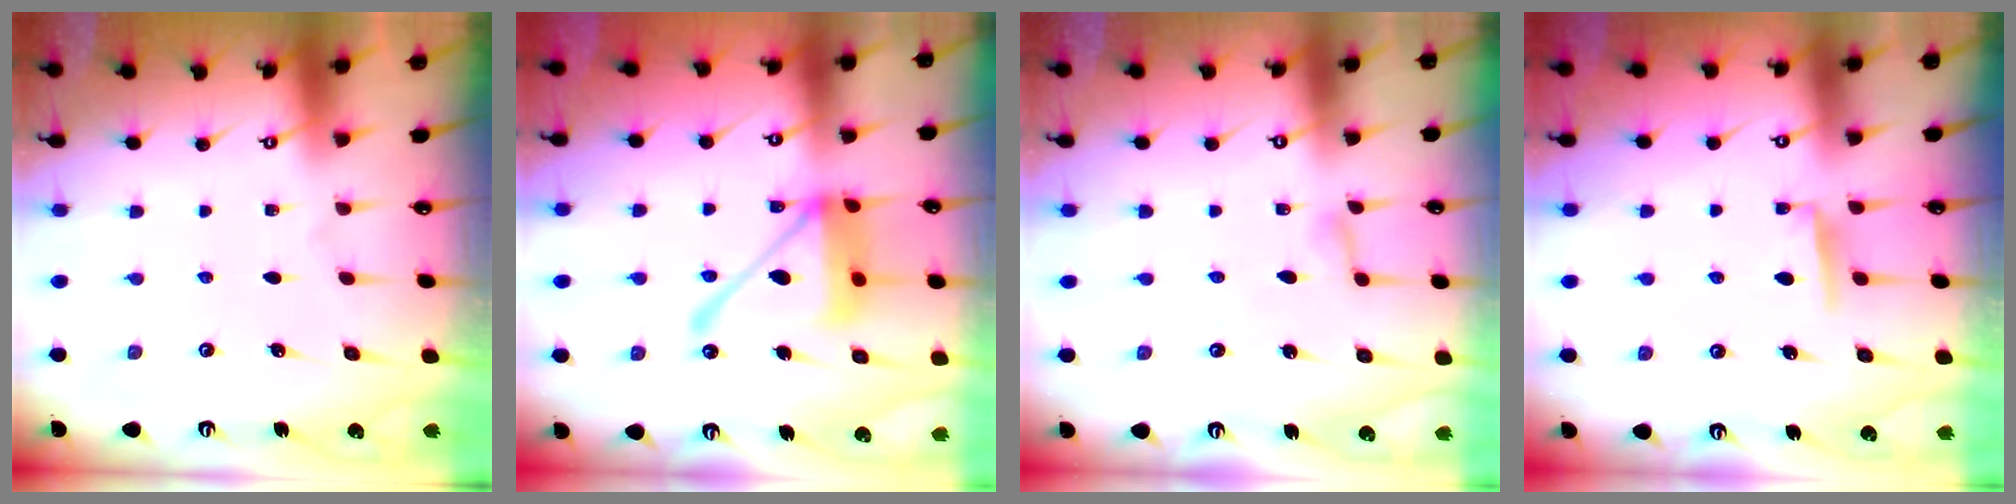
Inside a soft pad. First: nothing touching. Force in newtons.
{"total": 15.8, "press": 15.7, "slide": 2.1}
{"total": 2.7, "press": 2.6, "slide": 0.2}
{"total": 5.1, "press": 5.0, "slide": 0.6}